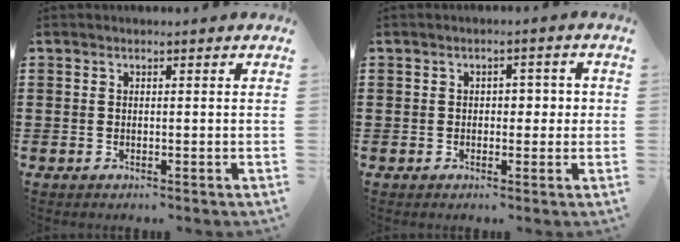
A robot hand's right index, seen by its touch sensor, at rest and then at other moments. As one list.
[{"total": 2.2, "force": [0.0, 1.6, 1.6], "torque": [-0.026, 0.005, -0.006]}]